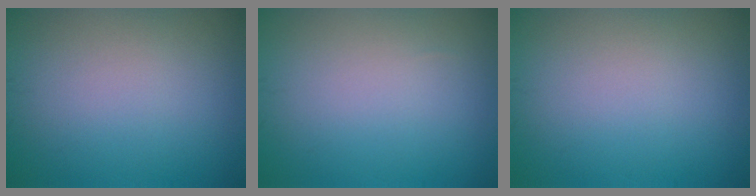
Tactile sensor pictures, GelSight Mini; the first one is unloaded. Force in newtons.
{"total": 0.0}
{"total": 0.0}